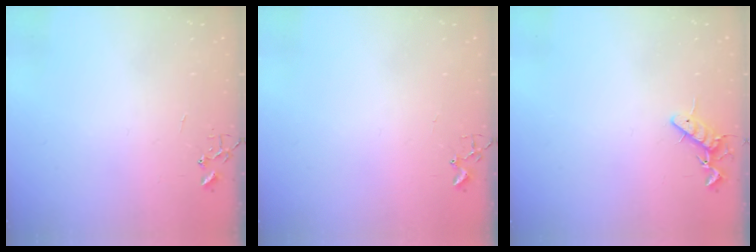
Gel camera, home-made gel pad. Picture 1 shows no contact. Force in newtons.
{"total": 1.8, "press": 1.8, "slide": 0.2}
{"total": 8.6, "press": 8.5, "slide": 1.3}